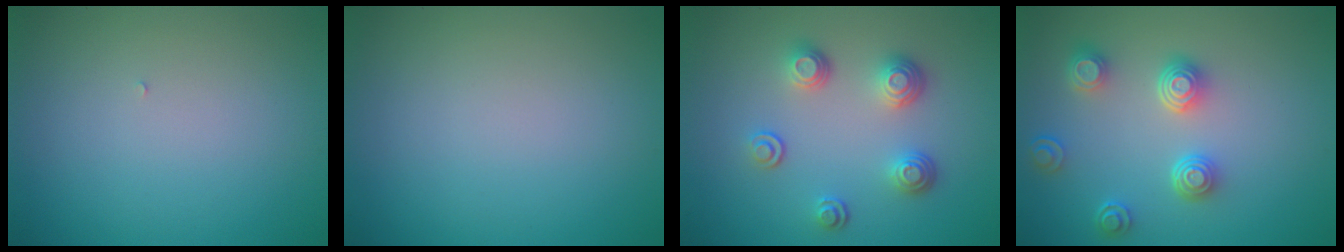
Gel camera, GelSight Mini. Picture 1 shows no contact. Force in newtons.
{"total": 0.0}
{"total": 3.5, "press": 2.7, "slide": 2.1}
{"total": 4.3, "press": 3.5, "slide": 2.5}